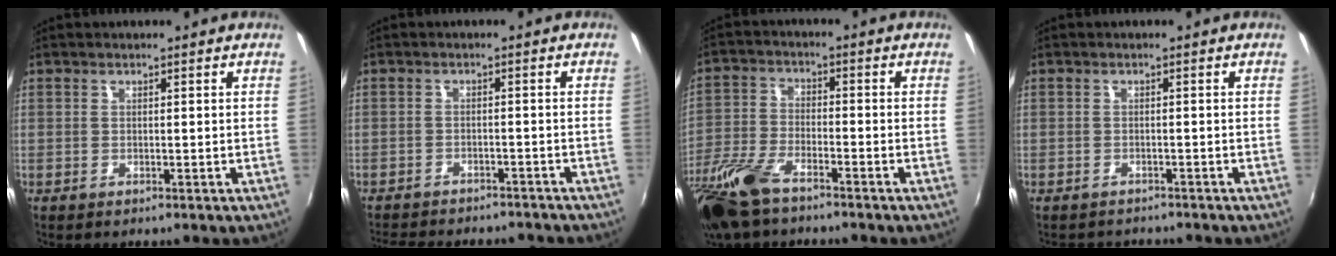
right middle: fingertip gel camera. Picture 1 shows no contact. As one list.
[{"total": 12.7, "force": [-11.1, 3.7, 4.8], "torque": [-0.109, -0.013, -0.153]}, {"total": 12.6, "force": [-8.8, 4.5, 7.8], "torque": [-0.183, -0.025, -0.181]}, {"total": 2.7, "force": [-2.3, 1.4, 0.1], "torque": [-0.007, 0.003, -0.037]}]